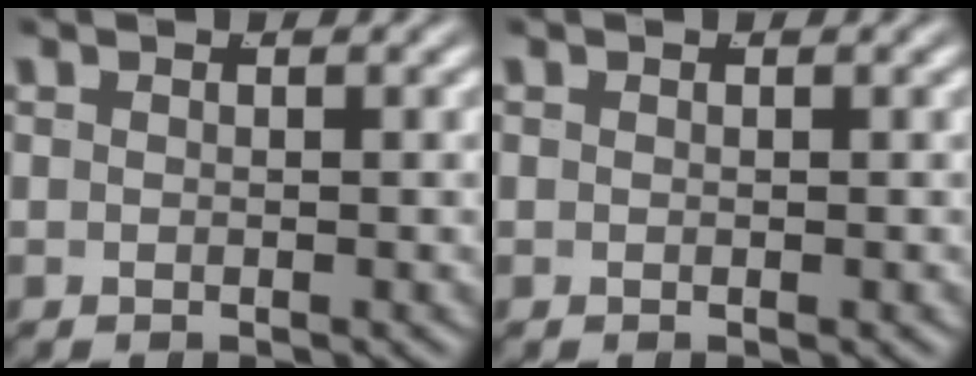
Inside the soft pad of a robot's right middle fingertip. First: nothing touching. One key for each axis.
{"total": 0.0}